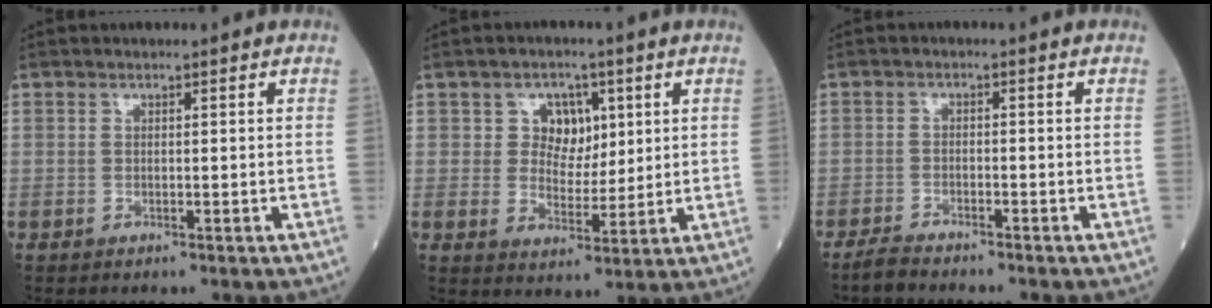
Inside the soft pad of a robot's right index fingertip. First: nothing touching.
{"total": 6.5, "force": [2.2, 5.1, 3.4], "torque": [-0.061, 0.016, 0.043]}
{"total": 4.5, "force": [-4.0, 1.0, 1.7], "torque": [-0.041, -0.012, -0.071]}